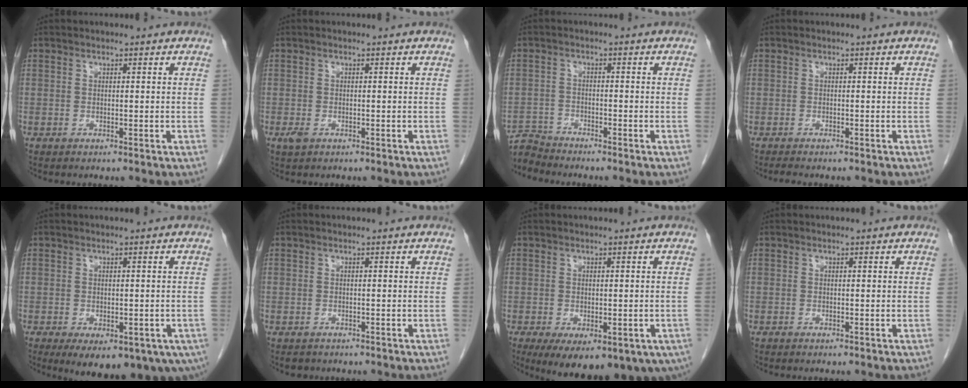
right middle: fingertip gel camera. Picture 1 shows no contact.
{"total": 1.3, "force": [-0.6, 0.7, 0.9], "torque": [-0.022, -0.001, -0.006]}
{"total": 3.7, "force": [-3.6, -0.4, -1.0], "torque": [0.023, -0.012, -0.068]}
{"total": 1.9, "force": [-1.6, 0.4, 0.9], "torque": [-0.021, -0.007, -0.022]}
{"total": 15.1, "force": [-8.2, 7.4, 10.4], "torque": [-0.128, -0.023, -0.095]}
{"total": 1.5, "force": [-1.3, 0.8, 0.2], "torque": [-0.009, -0.001, -0.017]}
{"total": 16.5, "force": [-9.5, 7.5, 11.2], "torque": [-0.151, -0.037, -0.114]}
{"total": 0.0}